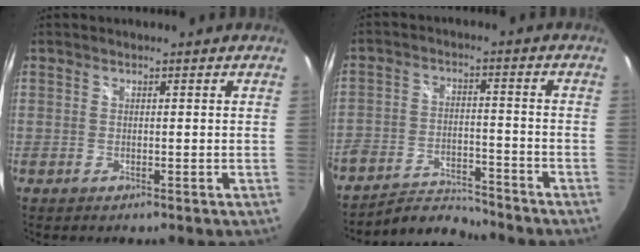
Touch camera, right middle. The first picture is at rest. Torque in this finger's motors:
{"motor_torque": [1.09, -1.05, 0.51, 0.21]}